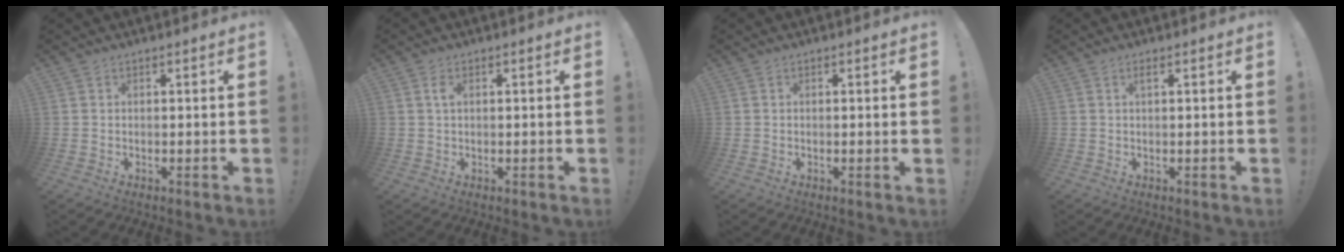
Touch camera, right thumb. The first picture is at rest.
{"total": 1.8, "force": [0.7, 1.0, 1.3], "torque": [-0.020, 0.000, 0.010]}
{"total": 0.9, "force": [0.3, -0.4, 0.7], "torque": [-0.004, -0.004, 0.002]}
{"total": 1.1, "force": [0.5, 0.0, 1.0], "torque": [-0.016, -0.001, 0.006]}